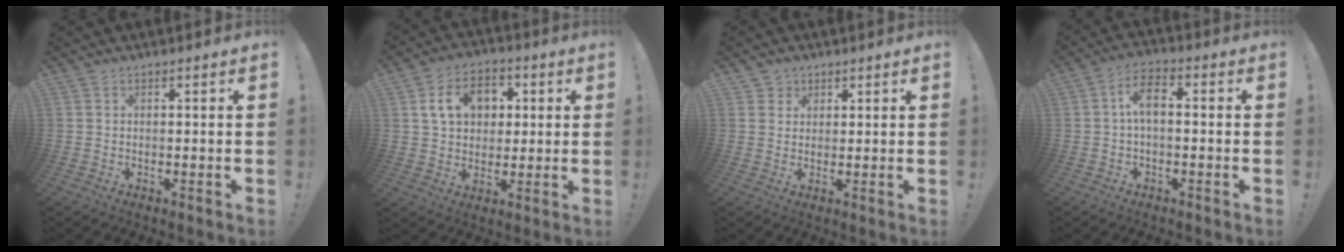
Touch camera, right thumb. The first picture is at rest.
{"total": 12.0, "force": [3.6, 9.4, 6.5], "torque": [-0.098, 0.002, 0.071]}
{"total": 3.2, "force": [1.7, 2.8, 0.2], "torque": [-0.004, -0.006, 0.030]}
{"total": 6.2, "force": [0.0, 2.8, 5.6], "torque": [-0.114, 0.011, 0.002]}